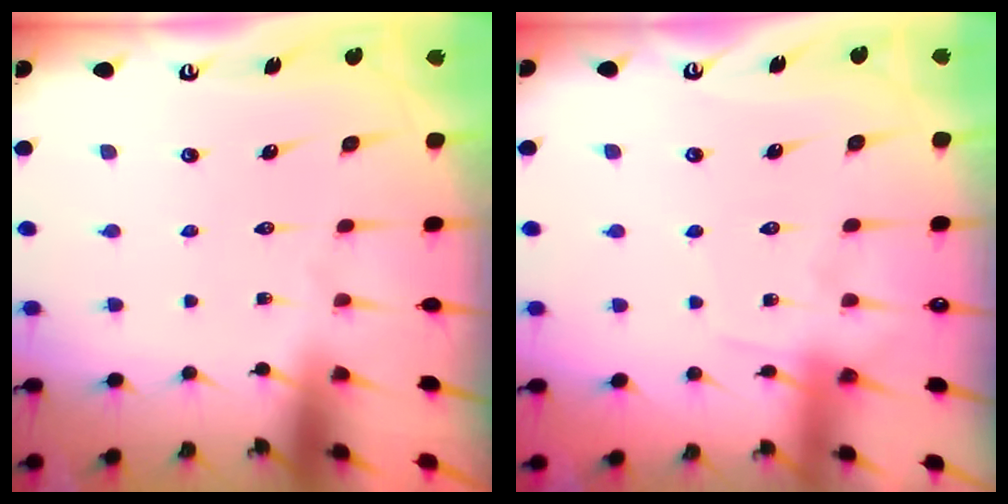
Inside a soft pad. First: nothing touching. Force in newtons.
{"total": 6.5, "press": 6.4, "slide": 0.8}